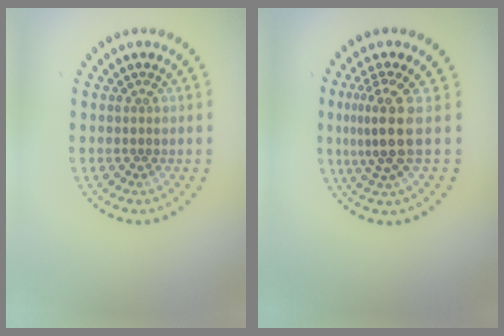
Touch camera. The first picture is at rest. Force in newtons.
{"total": 3.6, "press": 2.7, "slide": 2.4}